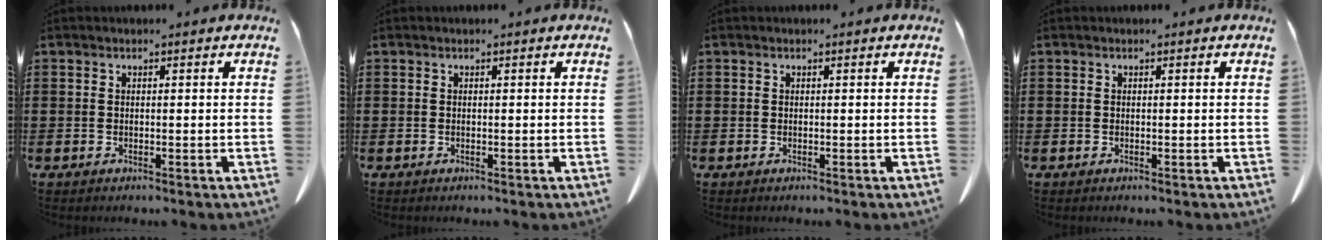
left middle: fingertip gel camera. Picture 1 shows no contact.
{"total": 0.0}
{"total": 0.0}
{"total": 0.0}